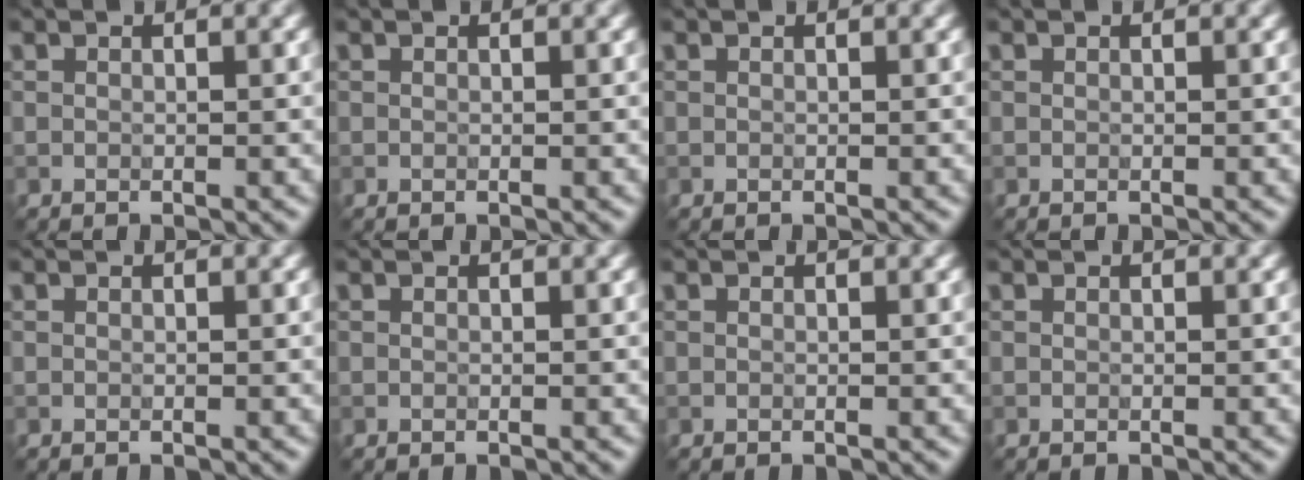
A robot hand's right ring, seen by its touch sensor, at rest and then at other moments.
{"total": 0.0}
{"total": 0.0}
{"total": 0.0}
{"total": 0.0}
{"total": 0.0}
{"total": 0.0}
{"total": 0.0}